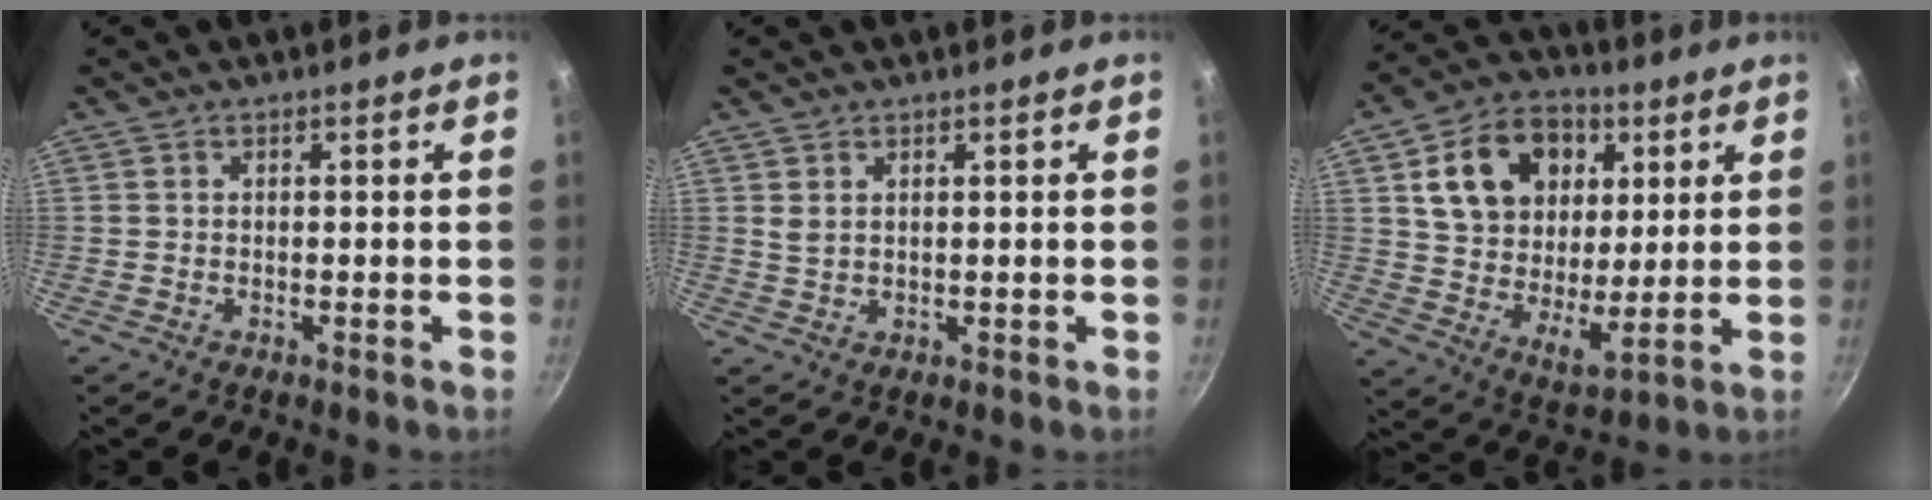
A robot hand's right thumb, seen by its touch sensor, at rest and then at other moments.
{"total": 1.5, "force": [0.8, 0.7, 1.0], "torque": [-0.019, -0.006, 0.017]}
{"total": 18.2, "force": [6.3, 13.0, 11.1], "torque": [-0.154, -0.012, 0.104]}